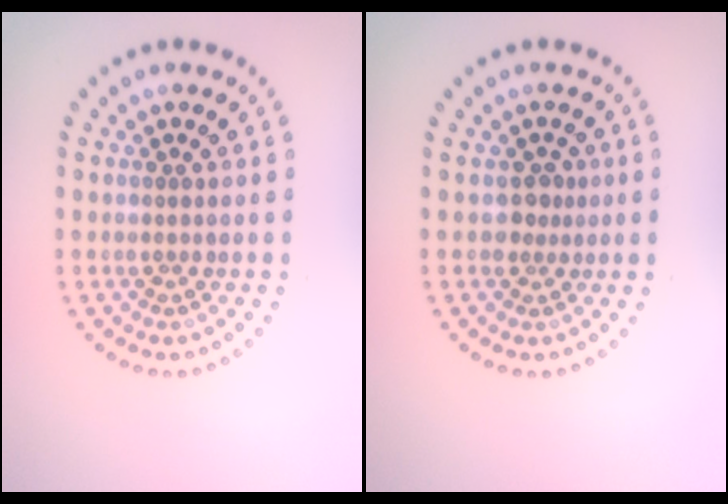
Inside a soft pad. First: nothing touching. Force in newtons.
{"total": 1.3, "press": 1.0, "slide": 0.8}